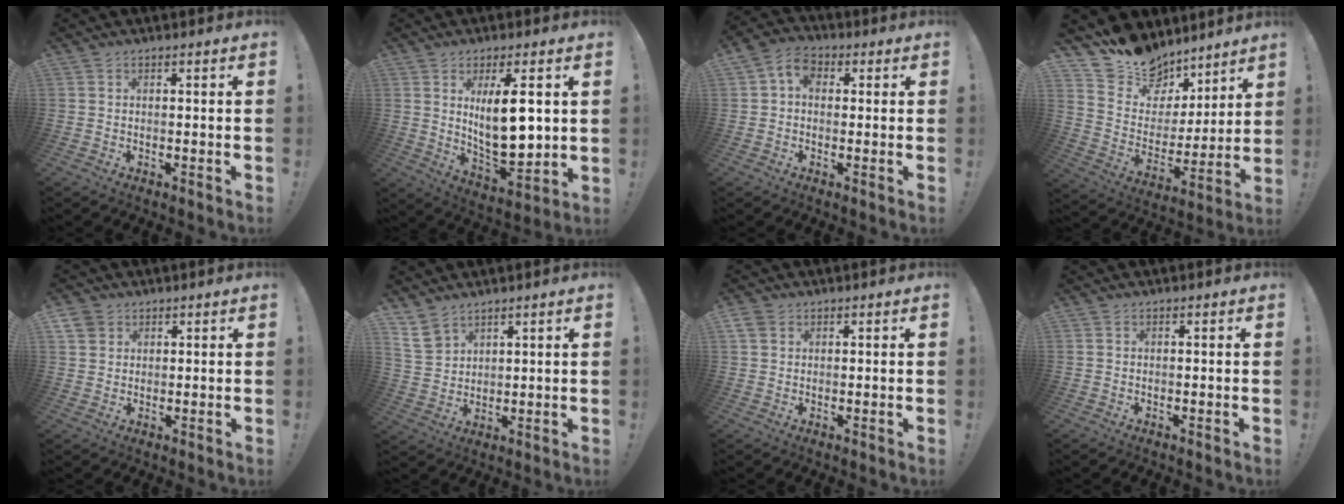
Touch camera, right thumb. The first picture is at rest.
{"total": 14.4, "force": [3.6, 4.7, 13.1], "torque": [-0.213, -0.031, 0.049]}
{"total": 6.5, "force": [1.2, 4.9, 4.1], "torque": [-0.075, 0.003, 0.023]}
{"total": 14.8, "force": [11.8, 8.8, 1.9], "torque": [-0.033, -0.097, 0.229]}
{"total": 4.5, "force": [2.6, 3.6, 0.9], "torque": [-0.008, -0.013, 0.048]}
{"total": 8.0, "force": [5.9, 4.8, 2.6], "torque": [-0.048, -0.030, 0.119]}
{"total": 3.5, "force": [1.8, 2.7, 1.2], "torque": [-0.019, -0.005, 0.036]}
{"total": 0.0}